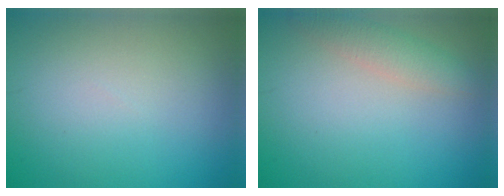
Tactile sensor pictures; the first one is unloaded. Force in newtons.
{"total": 2.3, "press": 2.3, "slide": 0.1}